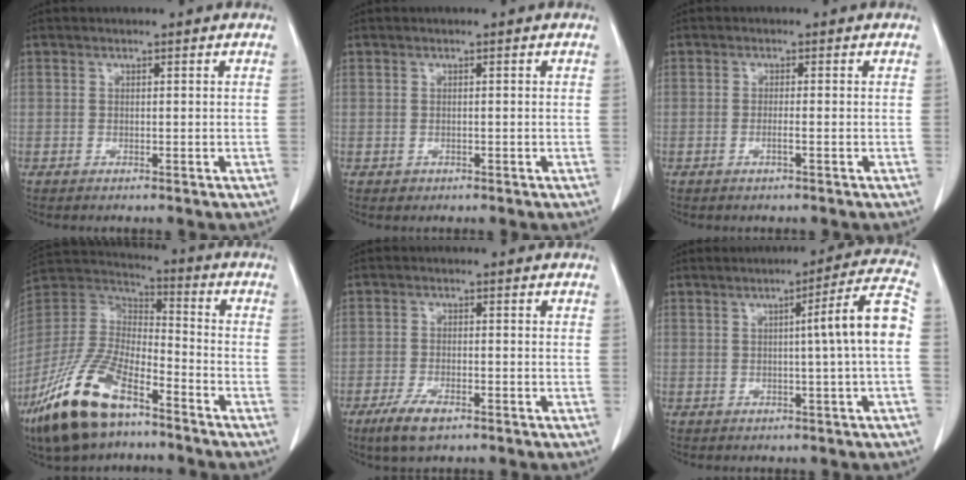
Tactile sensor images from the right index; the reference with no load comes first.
{"total": 1.4, "force": [-0.4, 1.2, 0.5], "torque": [-0.008, 0.004, 0.002]}
{"total": 1.5, "force": [-0.6, 0.1, 1.4], "torque": [-0.027, 0.000, -0.011]}
{"total": 19.9, "force": [-12.5, 7.4, 13.6], "torque": [-0.316, -0.022, -0.240]}
{"total": 5.6, "force": [-3.5, 2.0, 3.8], "torque": [-0.083, -0.008, -0.059]}
{"total": 9.2, "force": [0.0, -1.0, 9.1], "torque": [-0.125, 0.014, -0.001]}